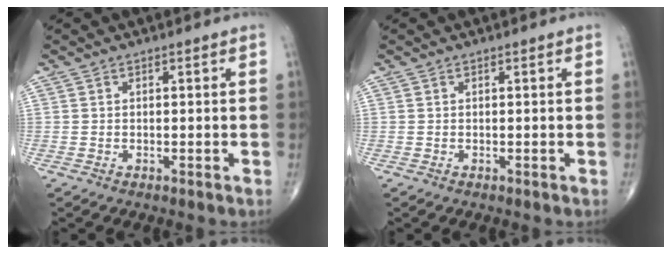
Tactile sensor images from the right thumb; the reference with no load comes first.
{"total": 0.0}